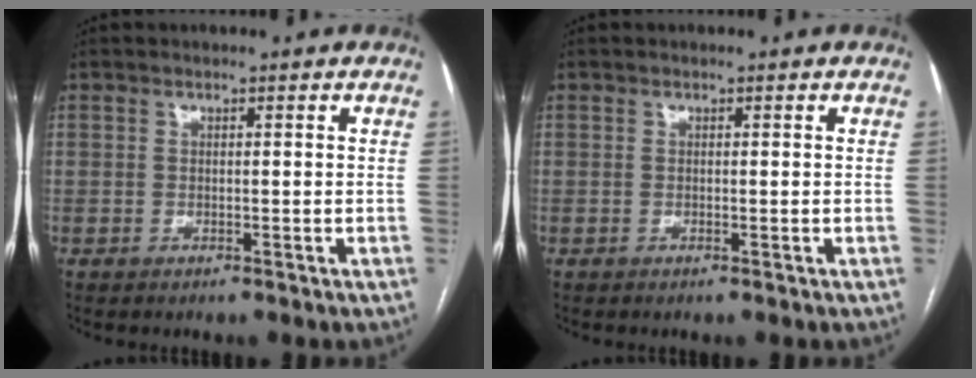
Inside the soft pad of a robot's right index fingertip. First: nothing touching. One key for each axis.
{"total": 0.0}